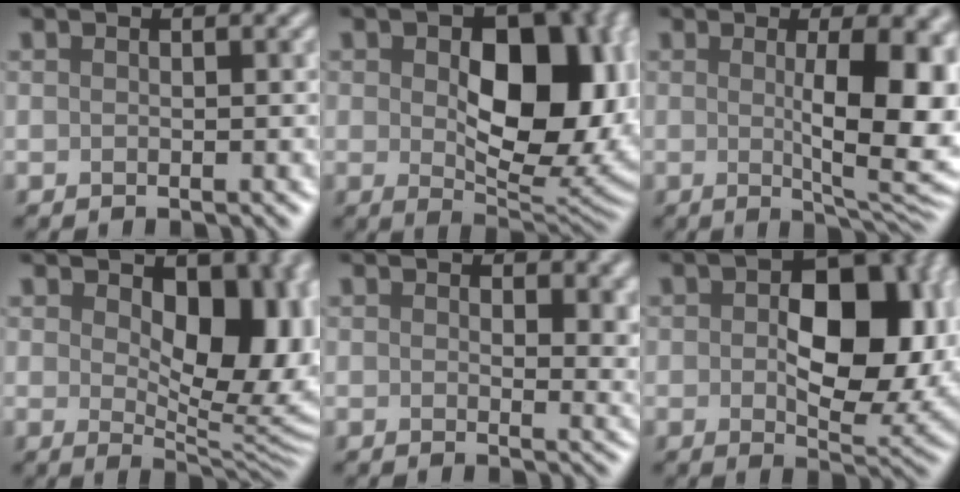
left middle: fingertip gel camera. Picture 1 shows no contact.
{"total": 12.2, "force": [0.8, 7.3, 9.7], "torque": [-0.132, -0.012, 0.022]}
{"total": 9.4, "force": [0.6, 2.3, 9.1], "torque": [-0.121, -0.007, 0.014]}
{"total": 10.1, "force": [1.9, 5.8, 8.1], "torque": [-0.110, -0.013, 0.032]}
{"total": 3.8, "force": [1.1, 2.2, 2.9], "torque": [-0.030, -0.009, 0.017]}
{"total": 11.4, "force": [0.4, 6.6, 9.3], "torque": [-0.115, 0.002, 0.006]}